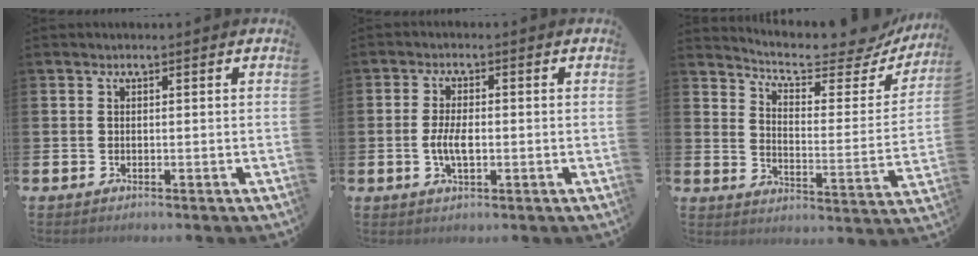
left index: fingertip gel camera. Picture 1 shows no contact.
{"total": 3.9, "force": [-0.5, 1.7, 3.5], "torque": [-0.061, -0.003, -0.014]}
{"total": 7.6, "force": [6.9, 1.8, 2.6], "torque": [-0.061, -0.058, 0.113]}